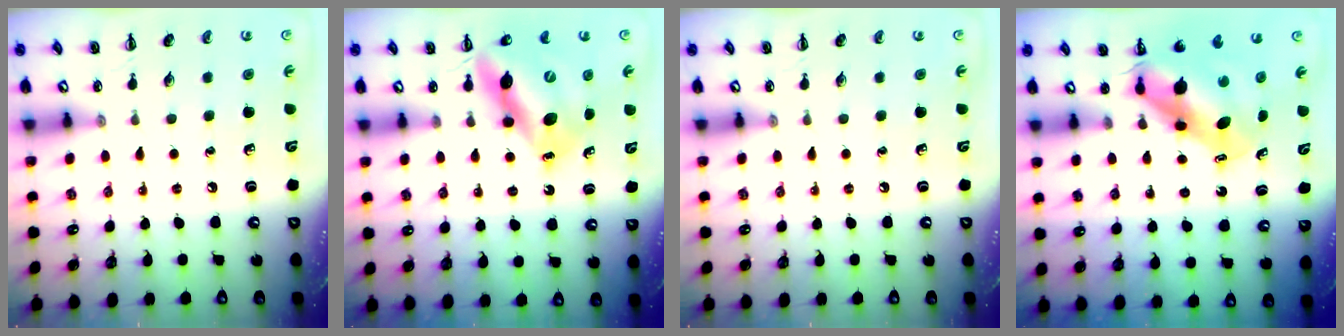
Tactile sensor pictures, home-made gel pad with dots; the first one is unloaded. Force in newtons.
{"total": 13.5, "press": 12.9, "slide": 4.1}
{"total": 0.0}
{"total": 6.4, "press": 6.2, "slide": 1.6}